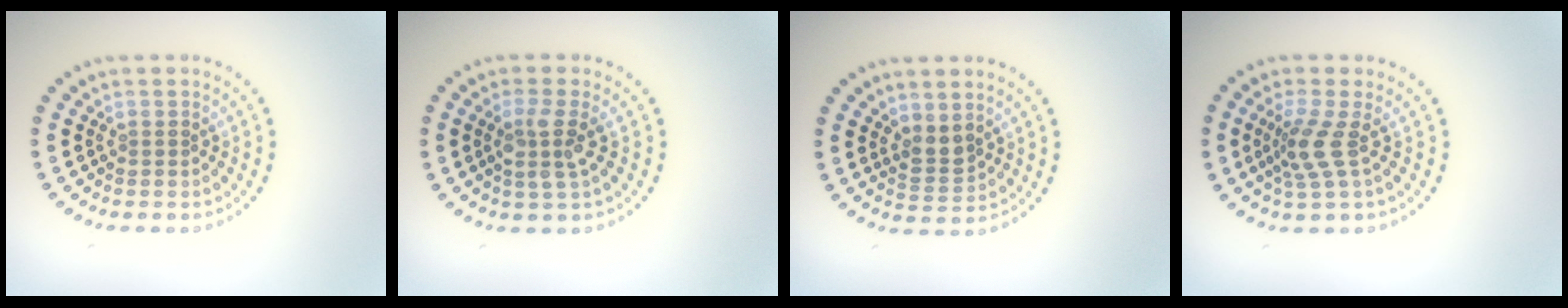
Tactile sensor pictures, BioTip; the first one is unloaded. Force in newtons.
{"total": 2.6, "press": 2.2, "slide": 1.5}
{"total": 1.9, "press": 1.6, "slide": 1.0}
{"total": 2.8, "press": 1.9, "slide": 2.0}